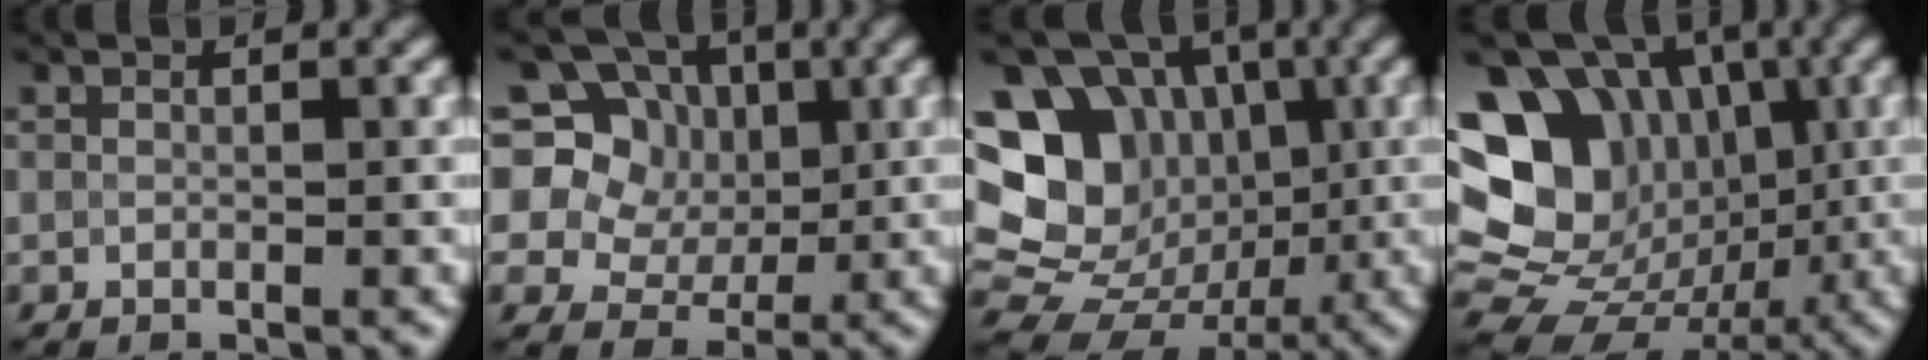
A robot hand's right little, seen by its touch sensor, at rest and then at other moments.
{"total": 14.3, "force": [5.7, 11.9, 5.6], "torque": [-0.137, 0.054, 0.088]}
{"total": 18.4, "force": [1.7, 16.3, 8.3], "torque": [-0.185, 0.027, 0.026]}
{"total": 17.1, "force": [2.1, 14.2, 9.2], "torque": [-0.157, 0.016, 0.034]}